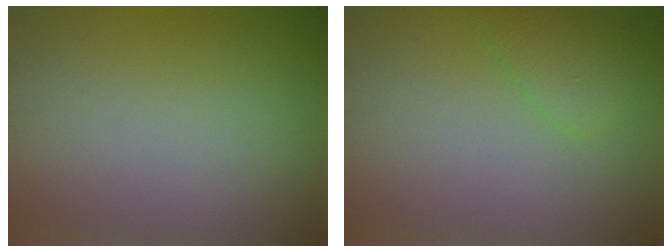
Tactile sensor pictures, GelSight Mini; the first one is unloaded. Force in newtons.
{"total": 2.2, "press": 2.1, "slide": 0.2}